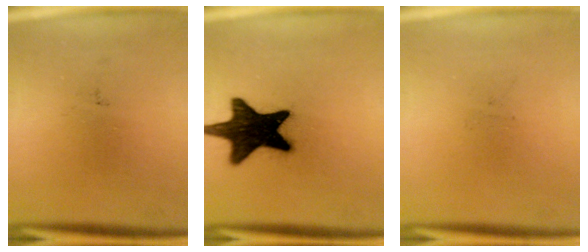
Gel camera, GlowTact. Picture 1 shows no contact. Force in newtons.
{"total": 18.6}
{"total": 0.0}